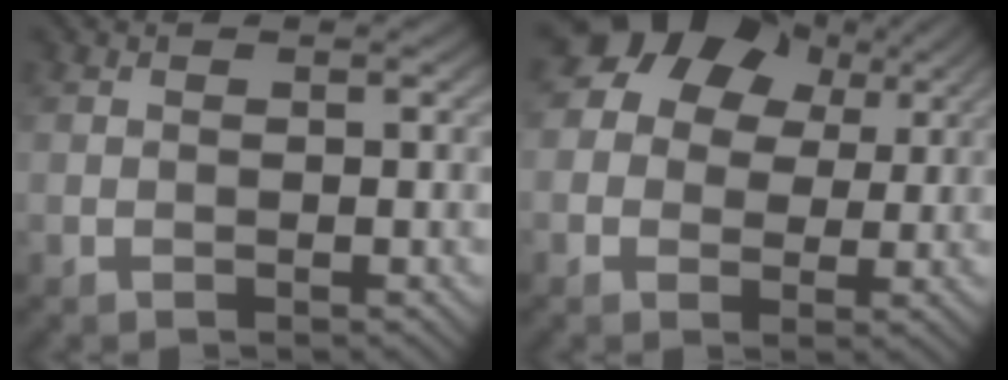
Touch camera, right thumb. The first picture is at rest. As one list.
[{"total": 10.1, "force": [4.4, 7.6, 5.0], "torque": [-0.107, 0.018, 0.063]}]